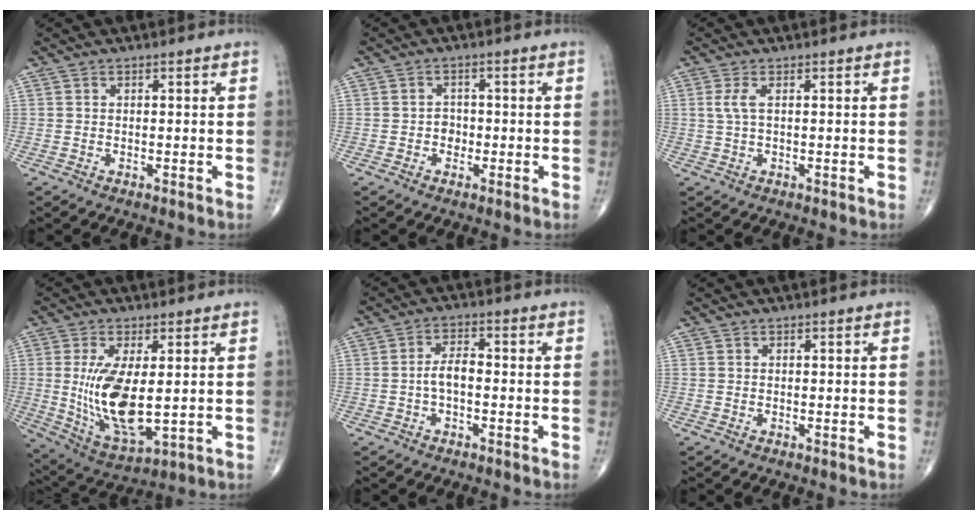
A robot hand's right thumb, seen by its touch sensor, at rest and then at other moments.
{"total": 2.2, "force": [-0.5, 1.9, 1.0], "torque": [-0.001, 0.007, -0.012]}
{"total": 2.2, "force": [0.4, 0.6, 2.1], "torque": [-0.061, 0.007, 0.013]}
{"total": 13.9, "force": [0.5, 5.7, 12.7], "torque": [-0.245, -0.025, 0.028]}
{"total": 3.8, "force": [-0.8, 1.8, 3.2], "torque": [-0.058, 0.018, -0.020]}
{"total": 0.0}